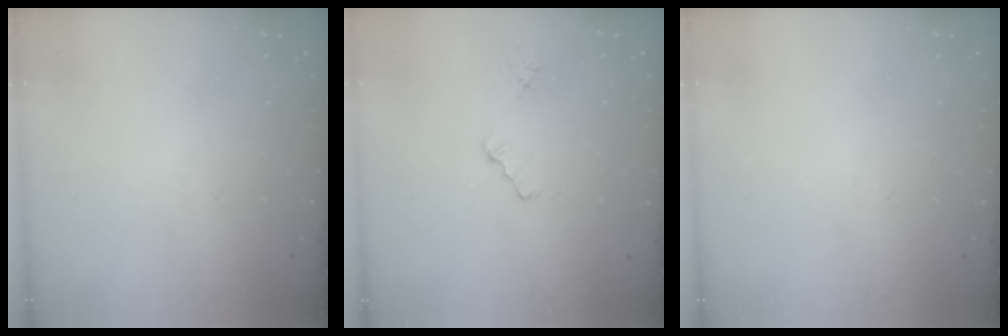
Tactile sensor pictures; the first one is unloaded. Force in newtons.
{"total": 1.2, "press": 1.2, "slide": 0.2}
{"total": 0.0}